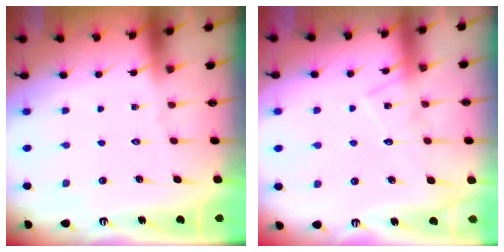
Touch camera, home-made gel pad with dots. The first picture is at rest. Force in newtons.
{"total": 11.2, "press": 11.2, "slide": 0.8}